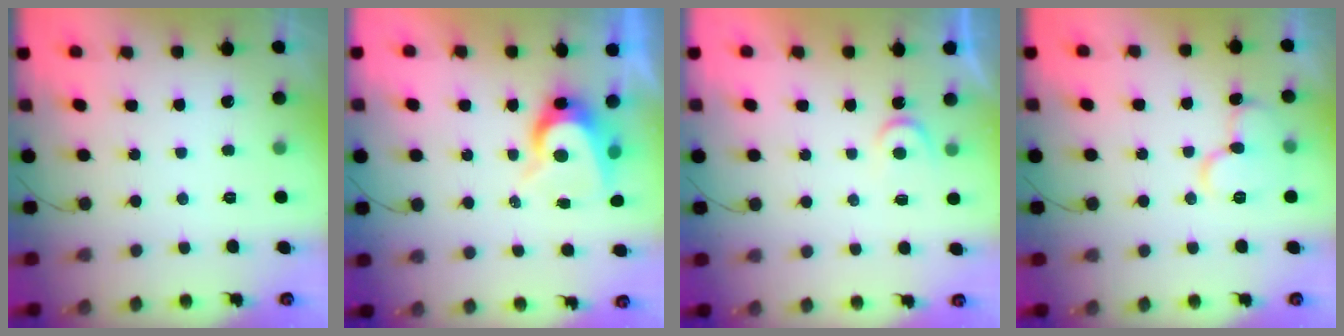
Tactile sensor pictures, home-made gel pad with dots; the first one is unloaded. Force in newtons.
{"total": 7.7, "press": 7.7, "slide": 0.4}
{"total": 3.5, "press": 3.5, "slide": 0.3}
{"total": 10.8, "press": 10.7, "slide": 1.3}